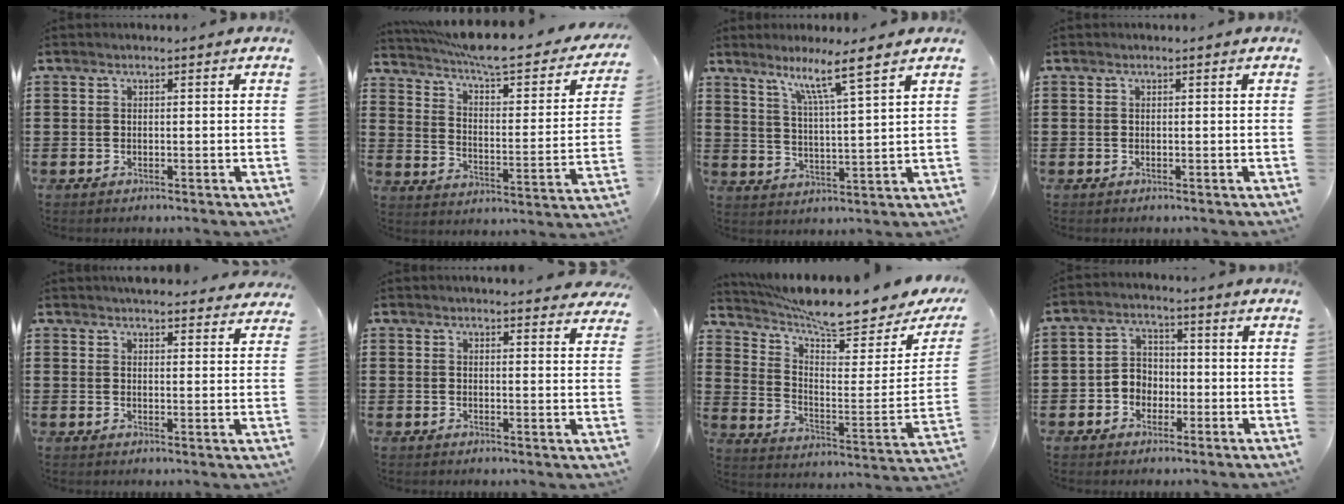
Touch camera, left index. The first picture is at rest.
{"total": 6.8, "force": [6.0, 0.1, 3.4], "torque": [-0.094, -0.047, 0.097]}
{"total": 7.0, "force": [5.3, -0.8, 4.5], "torque": [-0.090, -0.027, 0.084]}
{"total": 0.0}
{"total": 3.6, "force": [3.6, 0.2, 0.4], "torque": [-0.018, -0.010, 0.066]}
{"total": 3.0, "force": [3.0, -0.1, 0.5], "torque": [-0.011, -0.011, 0.054]}
{"total": 7.7, "force": [7.0, 0.3, 3.2], "torque": [-0.083, -0.072, 0.112]}
{"total": 3.8, "force": [-1.8, 3.1, 1.2], "torque": [-0.034, 0.008, -0.041]}